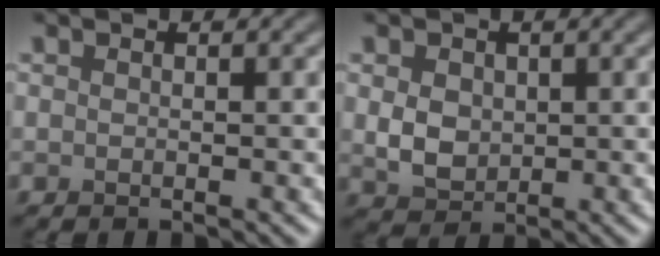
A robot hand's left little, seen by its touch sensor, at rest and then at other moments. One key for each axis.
{"total": 3.0, "fx": 0.4, "fy": 2.4, "fz": 1.7, "tx": -0.038, "ty": -0.004, "tz": 0.007}